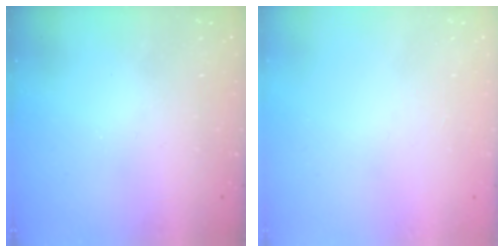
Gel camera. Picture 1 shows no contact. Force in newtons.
{"total": 0.0}